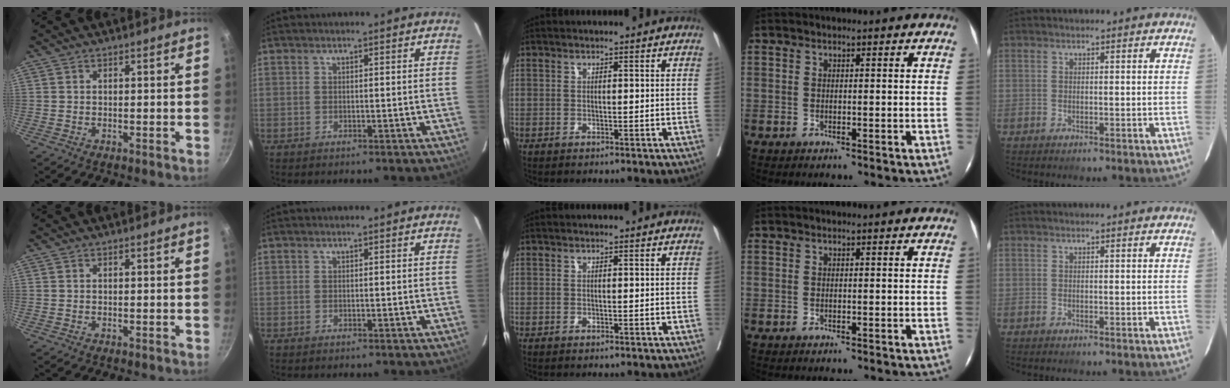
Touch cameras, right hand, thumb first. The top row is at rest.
{}